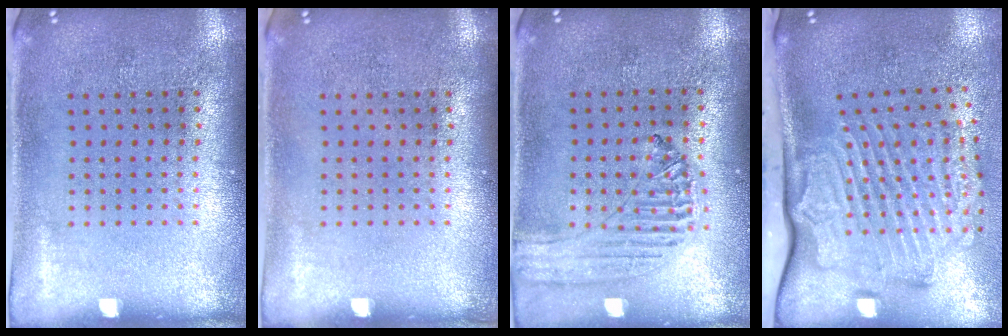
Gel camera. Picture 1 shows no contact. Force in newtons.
{"total": 0.0}
{"total": 0.6, "press": 0.6, "slide": 0.1}
{"total": 3.3, "press": 2.3, "slide": 2.4}